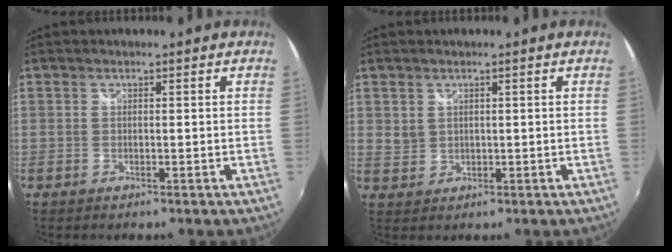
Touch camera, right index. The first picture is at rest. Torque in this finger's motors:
{"motor_torque": [-0.02, -0.05, -0.01, 0.02]}